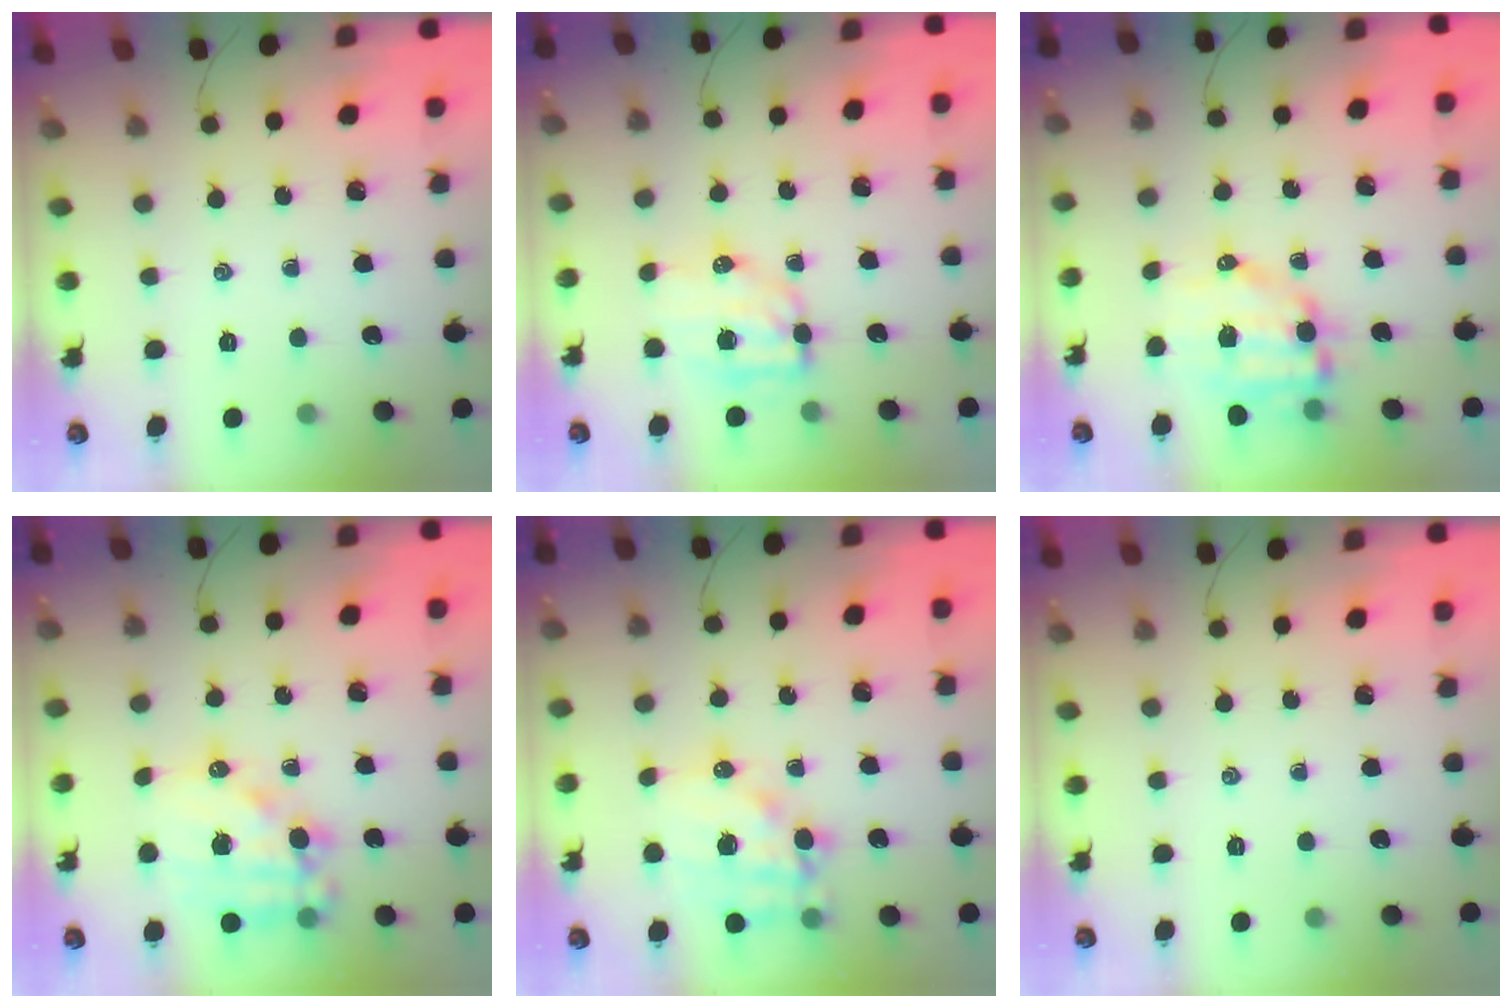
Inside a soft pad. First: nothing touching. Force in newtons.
{"total": 7.4, "press": 7.3, "slide": 0.9}
{"total": 9.0, "press": 8.7, "slide": 2.0}
{"total": 14.5, "press": 14.2, "slide": 2.8}
{"total": 14.4, "press": 14.0, "slide": 3.5}
{"total": 0.0}